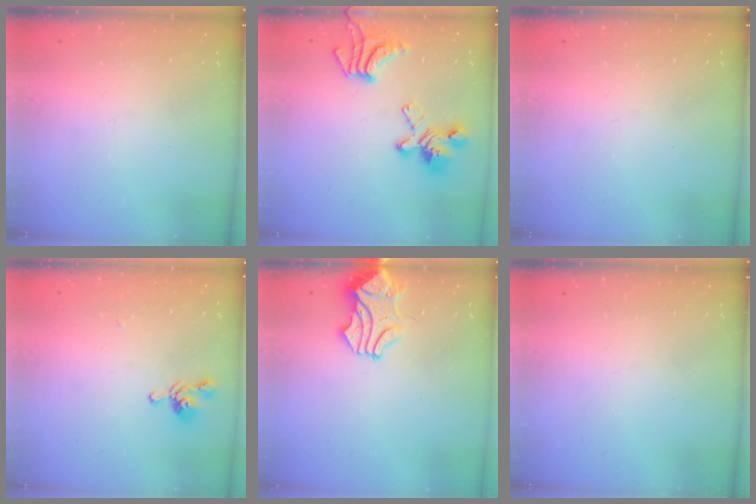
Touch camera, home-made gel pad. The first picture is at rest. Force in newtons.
{"total": 11.1, "press": 10.8, "slide": 2.4}
{"total": 0.0}
{"total": 2.8, "press": 2.7, "slide": 0.7}
{"total": 1.7, "press": 1.5, "slide": 0.8}
{"total": 0.0}